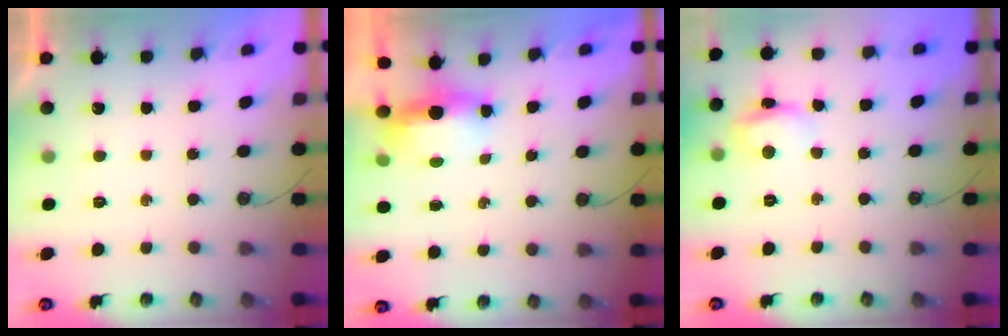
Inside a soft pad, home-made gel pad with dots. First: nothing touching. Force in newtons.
{"total": 5.9, "press": 5.2, "slide": 2.7}
{"total": 7.3, "press": 7.3, "slide": 0.5}